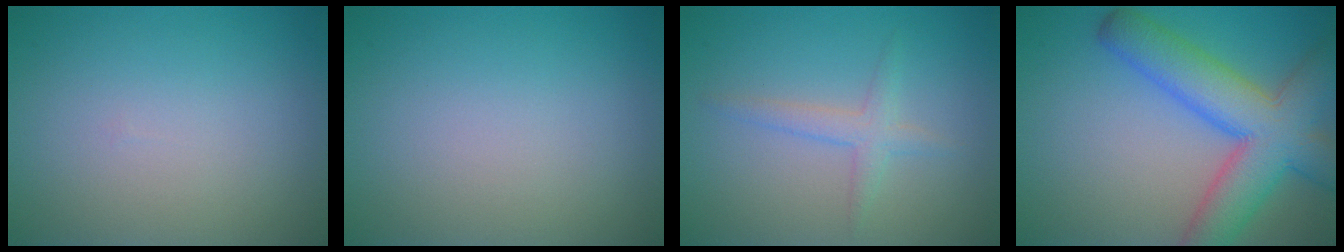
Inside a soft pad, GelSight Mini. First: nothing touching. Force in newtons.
{"total": 0.0}
{"total": 1.9, "press": 1.9, "slide": 0.1}
{"total": 9.0, "press": 9.0, "slide": 0.4}